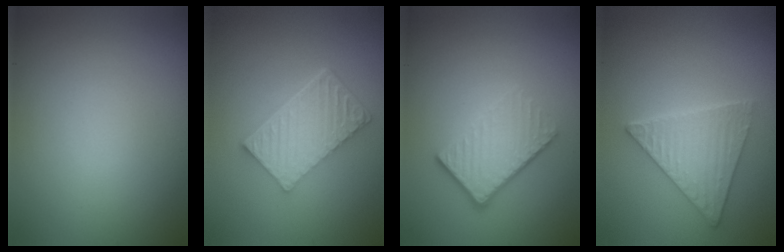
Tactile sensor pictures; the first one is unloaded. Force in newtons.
{"total": 6.1, "press": 4.5, "slide": 4.1}
{"total": 4.3, "press": 2.9, "slide": 3.2}
{"total": 3.5, "press": 3.4, "slide": 0.9}